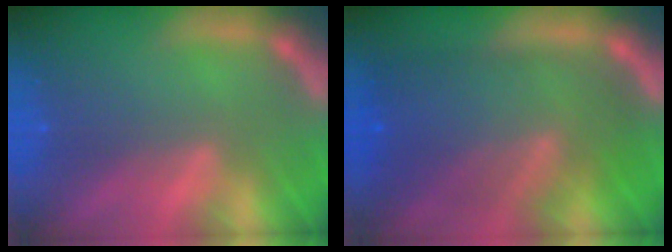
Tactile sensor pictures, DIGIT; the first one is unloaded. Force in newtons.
{"total": 10.0}